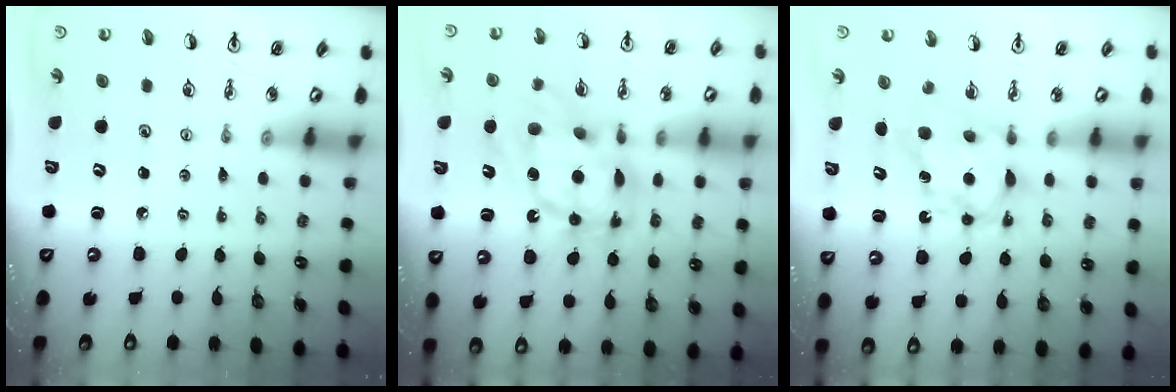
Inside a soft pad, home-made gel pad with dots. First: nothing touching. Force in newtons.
{"total": 14.5, "press": 14.5, "slide": 1.3}
{"total": 6.3, "press": 6.3, "slide": 0.5}